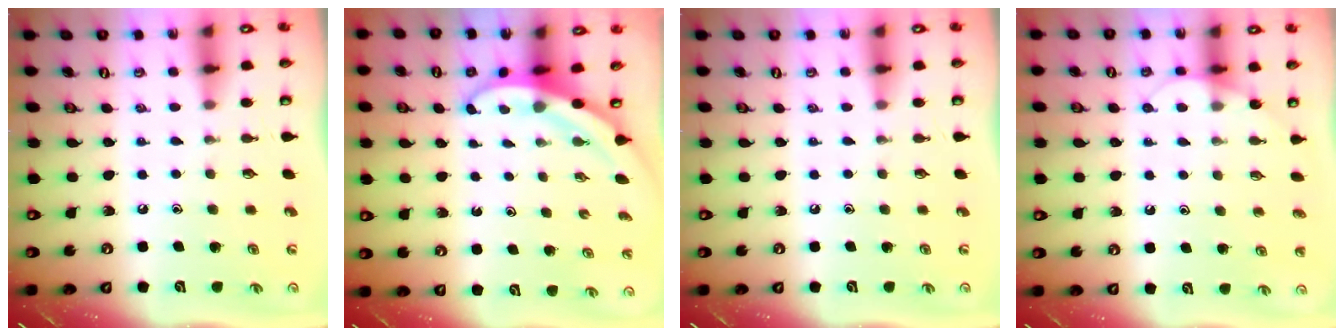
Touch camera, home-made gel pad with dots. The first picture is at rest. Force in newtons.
{"total": 3.3, "press": 3.3, "slide": 0.1}
{"total": 0.0}
{"total": 3.5, "press": 3.5, "slide": 0.3}